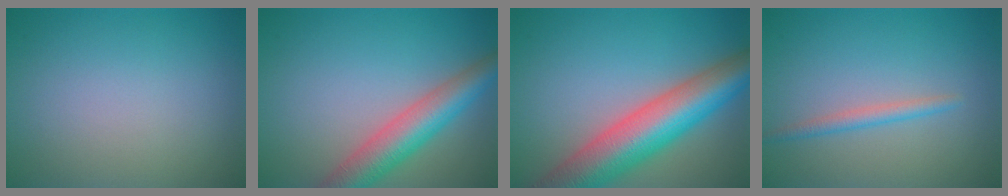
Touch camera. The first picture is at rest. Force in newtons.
{"total": 5.9, "press": 5.9, "slide": 0.2}
{"total": 10.5, "press": 10.4, "slide": 0.6}
{"total": 1.6, "press": 1.6, "slide": 0.0}